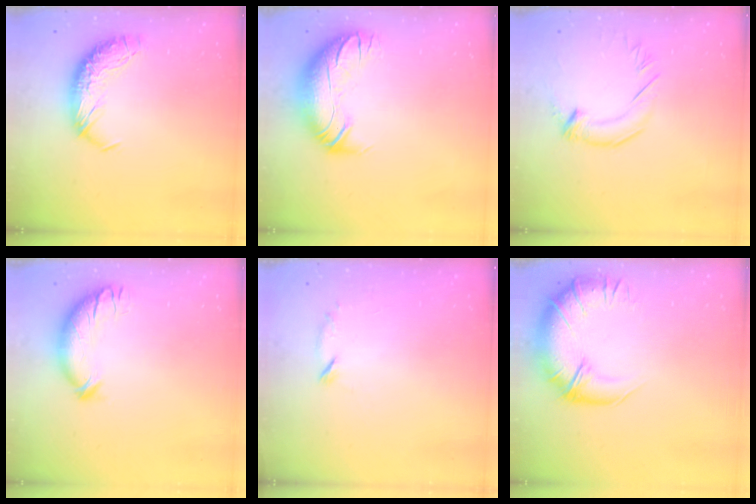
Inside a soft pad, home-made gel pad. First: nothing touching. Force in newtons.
{"total": 3.0, "press": 0.5, "slide": 2.9}
{"total": 2.1, "press": 2.0, "slide": 0.5}
{"total": 3.4, "press": 3.1, "slide": 1.3}
{"total": 6.2, "press": 6.1, "slide": 1.2}
{"total": 3.7, "press": 1.8, "slide": 3.3}